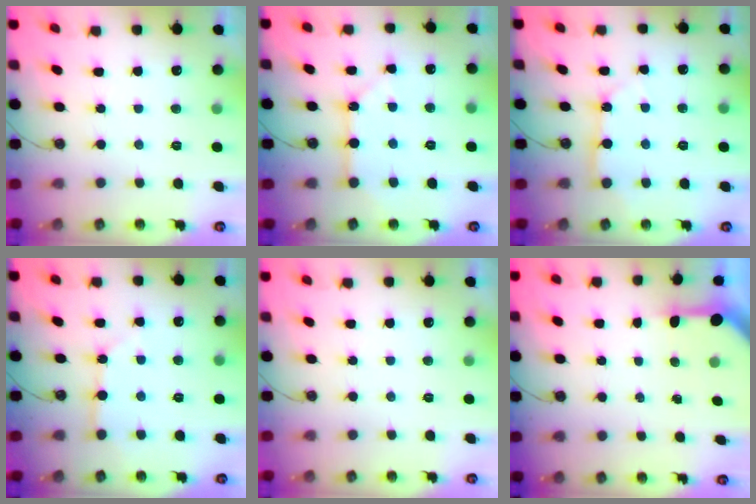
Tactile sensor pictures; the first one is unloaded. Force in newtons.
{"total": 6.6, "press": 6.6, "slide": 0.8}
{"total": 4.2, "press": 4.2, "slide": 0.5}
{"total": 3.4, "press": 3.4, "slide": 0.2}
{"total": 0.0}
{"total": 3.5, "press": 3.5, "slide": 0.4}